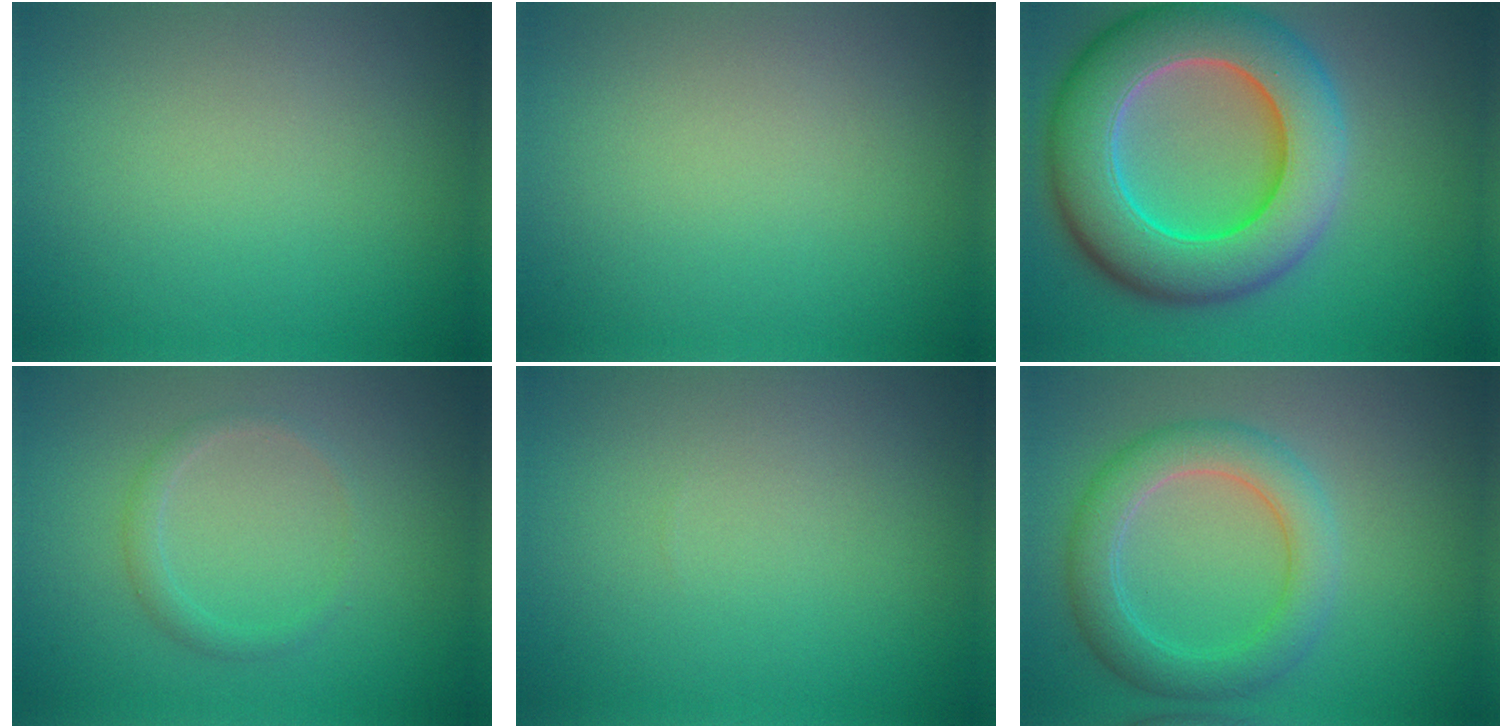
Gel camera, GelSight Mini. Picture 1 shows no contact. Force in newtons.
{"total": 0.0}
{"total": 11.4, "press": 11.4, "slide": 0.6}
{"total": 1.3, "press": 1.3, "slide": 0.1}
{"total": 0.0}
{"total": 4.5, "press": 4.4, "slide": 0.4}